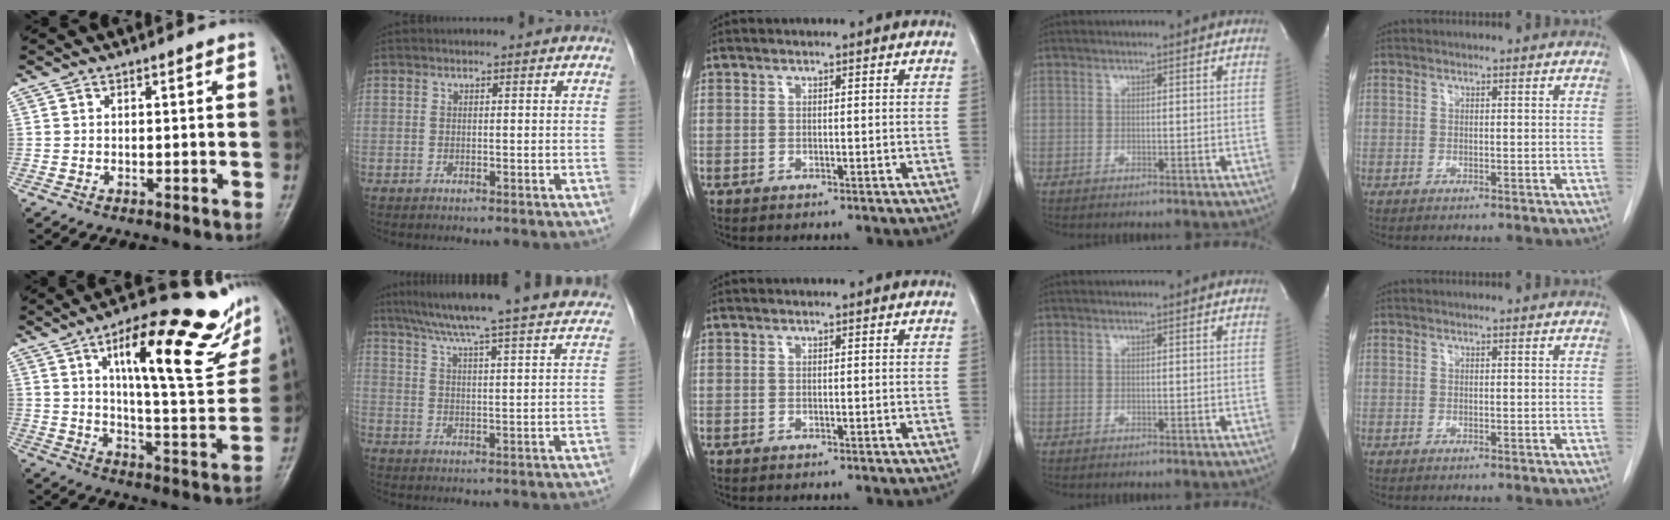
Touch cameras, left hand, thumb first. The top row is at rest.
{"thumb": {"total": 25.1, "force": [12.3, 7.1, 20.6], "torque": [-0.257, -0.031, 0.186]}, "index": {"total": 30.2, "force": [27.4, 1.0, 12.7], "torque": [-0.203, -0.041, 0.341]}}